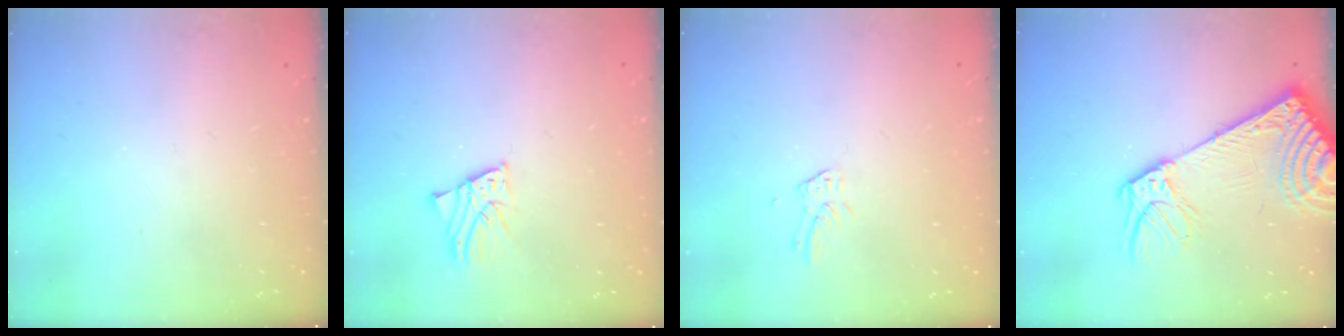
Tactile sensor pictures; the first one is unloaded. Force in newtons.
{"total": 2.3, "press": 2.3, "slide": 0.2}
{"total": 3.8, "press": 3.7, "slide": 0.3}
{"total": 17.2, "press": 16.7, "slide": 3.8}